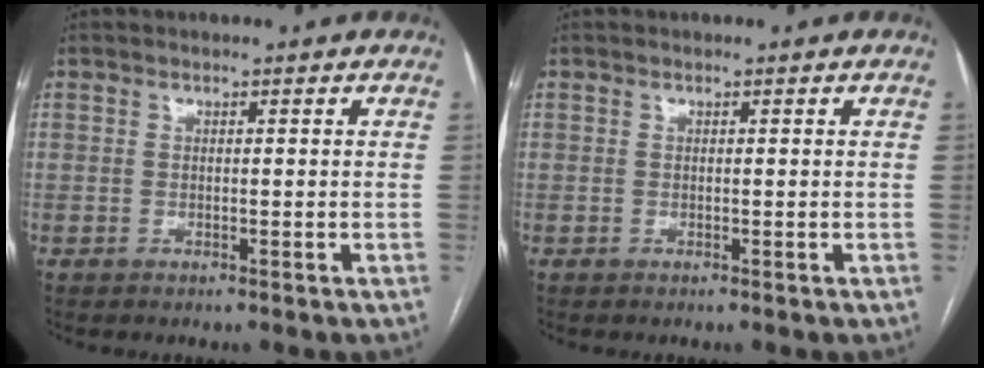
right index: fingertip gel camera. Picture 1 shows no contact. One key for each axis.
{"total": 0.0}